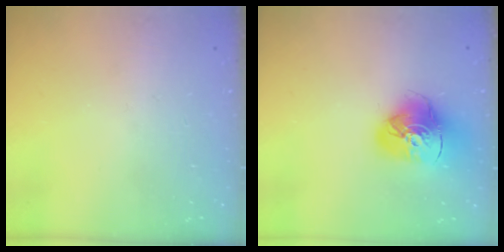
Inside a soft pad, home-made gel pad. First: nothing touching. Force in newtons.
{"total": 15.7, "press": 15.6, "slide": 1.9}